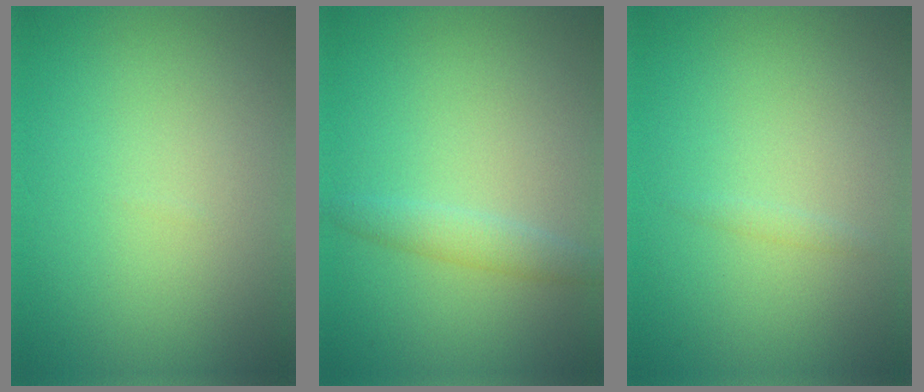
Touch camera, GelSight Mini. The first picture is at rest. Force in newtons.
{"total": 1.9, "press": 1.9, "slide": 0.1}
{"total": 0.6, "press": 0.6, "slide": 0.0}